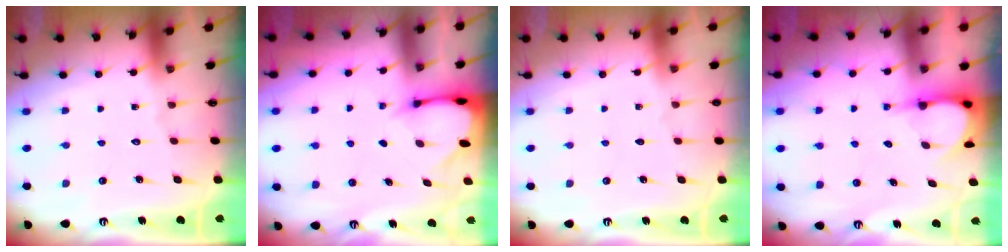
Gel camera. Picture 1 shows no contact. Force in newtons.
{"total": 2.5, "press": 2.5, "slide": 0.0}
{"total": 0.7, "press": 0.7, "slide": 0.2}
{"total": 4.0, "press": 4.0, "slide": 0.2}